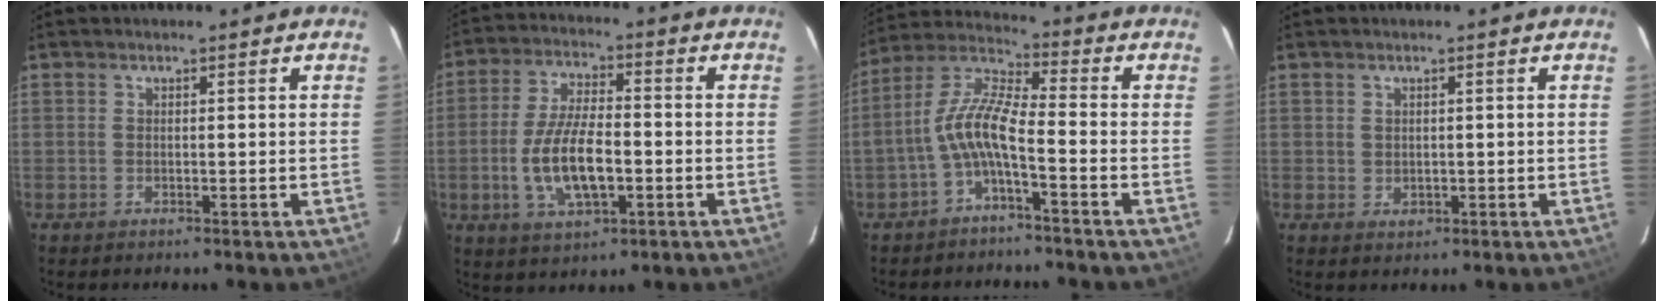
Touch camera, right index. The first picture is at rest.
{"total": 11.6, "force": [-2.7, 4.5, 10.4], "torque": [-0.209, -0.002, -0.045]}
{"total": 8.0, "force": [-3.2, 1.5, 7.2], "torque": [-0.170, 0.017, -0.064]}
{"total": 1.3, "force": [0.4, 1.2, 0.4], "torque": [-0.002, 0.004, 0.011]}